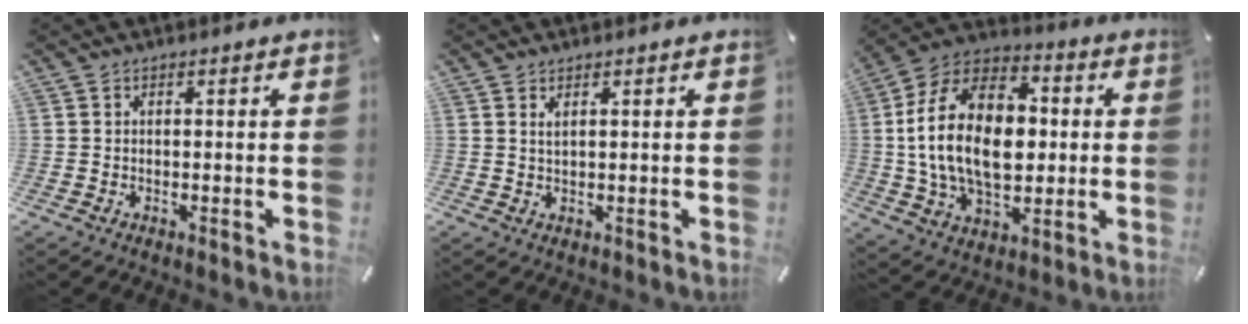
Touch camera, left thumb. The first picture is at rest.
{"total": 1.4, "force": [0.9, 0.3, 1.1], "torque": [-0.022, 0.000, 0.015]}
{"total": 22.4, "force": [-0.3, 14.9, 16.7], "torque": [-0.344, 0.015, -0.008]}